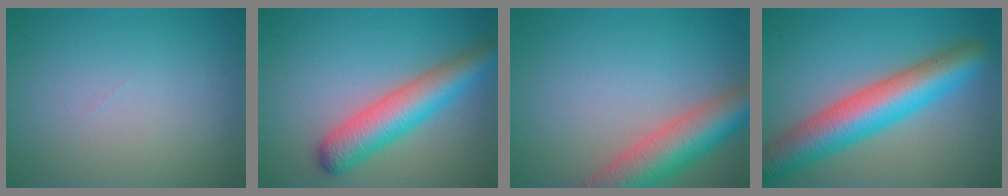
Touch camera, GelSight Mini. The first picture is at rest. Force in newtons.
{"total": 6.3, "press": 6.3, "slide": 0.2}
{"total": 8.2, "press": 8.2, "slide": 0.6}
{"total": 8.7, "press": 8.7, "slide": 0.3}